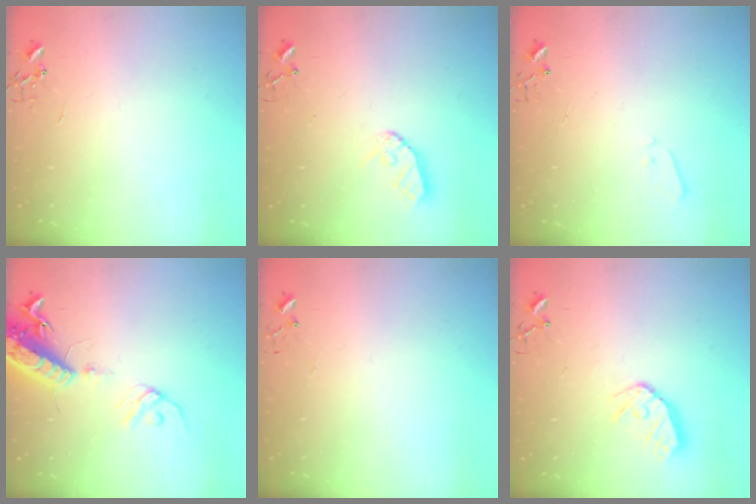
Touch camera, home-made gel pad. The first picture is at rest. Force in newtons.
{"total": 9.0, "press": 8.9, "slide": 0.8}
{"total": 3.4, "press": 3.3, "slide": 0.5}
{"total": 16.6, "press": 16.1, "slide": 4.0}
{"total": 3.8, "press": 3.8, "slide": 0.3}
{"total": 10.8, "press": 10.8, "slide": 0.9}